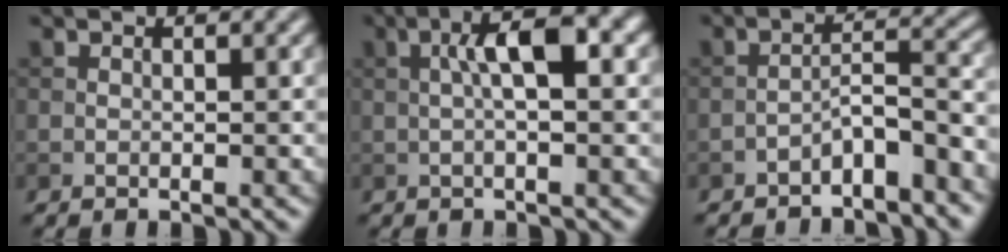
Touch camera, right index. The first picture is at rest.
{"total": 4.8, "force": [0.7, 1.1, 4.6], "torque": [-0.082, 0.013, 0.009]}
{"total": 4.3, "force": [-3.2, 0.9, 2.8], "torque": [-0.045, 0.015, -0.058]}